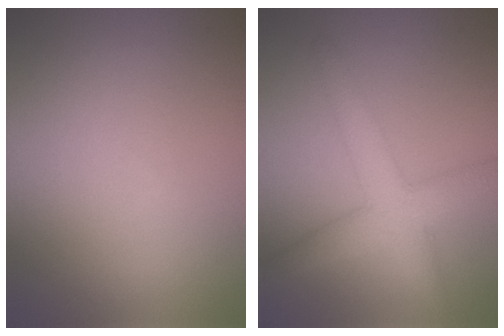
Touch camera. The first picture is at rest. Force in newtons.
{"total": 4.7, "press": 4.7, "slide": 0.1}